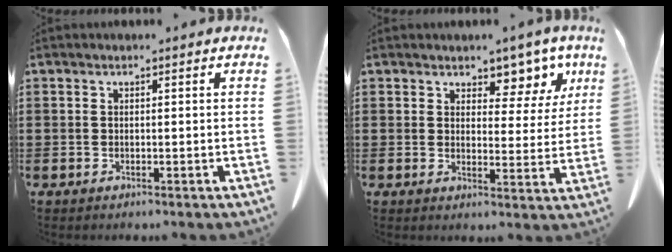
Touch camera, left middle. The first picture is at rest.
{"total": 6.0, "force": [4.9, 2.7, 2.2], "torque": [-0.034, -0.026, 0.081]}